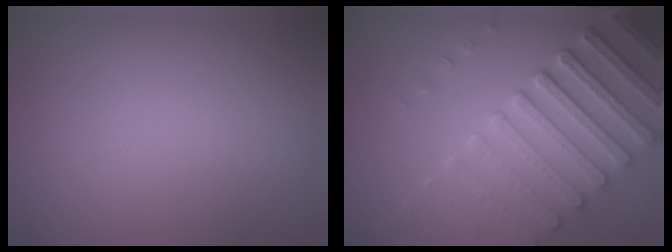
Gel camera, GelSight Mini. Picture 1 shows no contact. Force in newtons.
{"total": 7.0, "press": 5.5, "slide": 4.4}